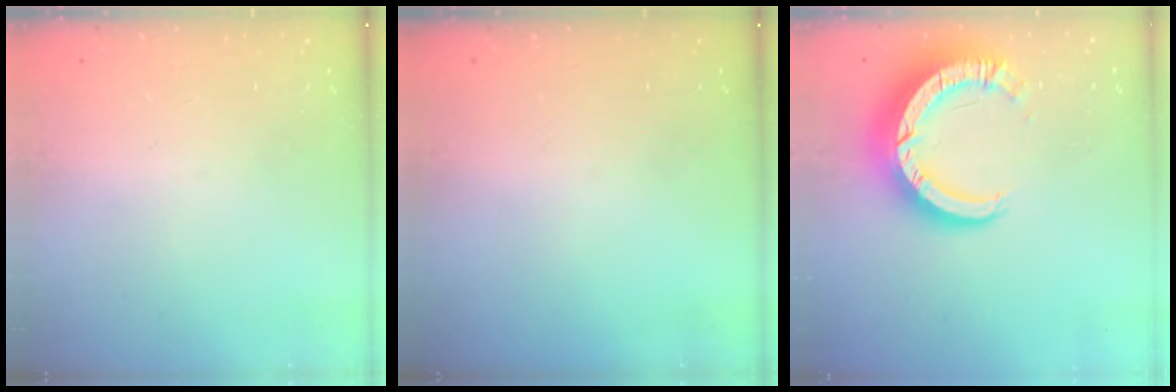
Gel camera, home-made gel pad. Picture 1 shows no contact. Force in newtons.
{"total": 0.0}
{"total": 12.0, "press": 11.9, "slide": 1.2}